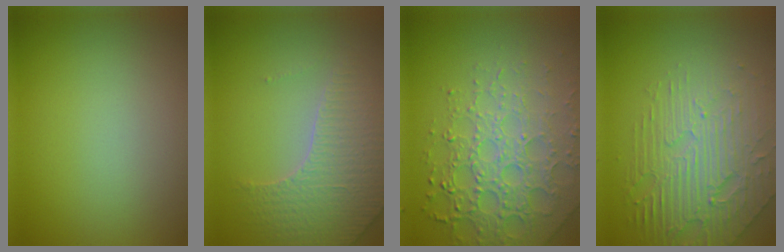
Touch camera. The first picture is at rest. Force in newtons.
{"total": 3.6, "press": 3.4, "slide": 1.0}
{"total": 7.1, "press": 5.1, "slide": 4.9}
{"total": 6.3, "press": 4.6, "slide": 4.3}